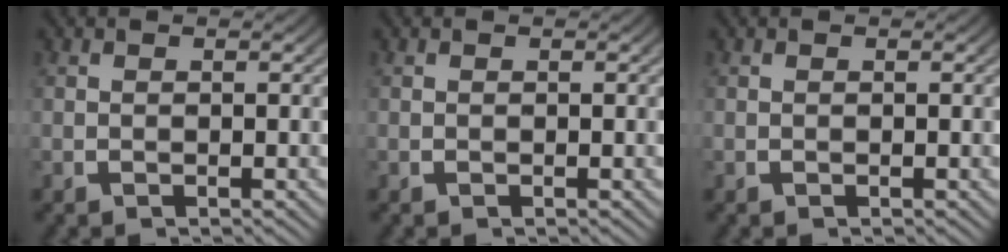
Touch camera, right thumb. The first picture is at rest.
{"total": 0.0}
{"total": 0.0}